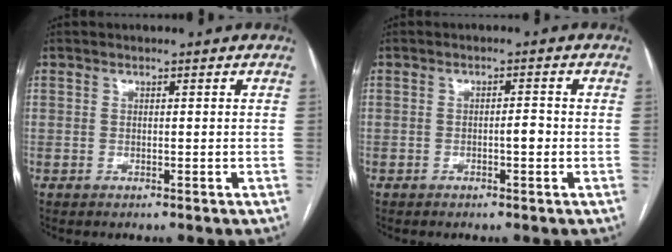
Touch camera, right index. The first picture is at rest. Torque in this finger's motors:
{"motor_torque": [0.50, -0.05, 0.04, 0.05]}